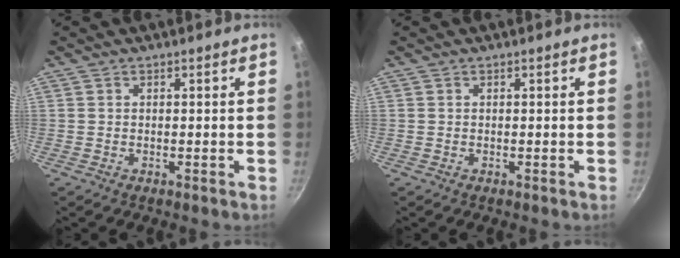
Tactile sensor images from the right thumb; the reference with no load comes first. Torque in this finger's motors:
{"motor_torque": [-0.23, 0.19, 0.14, 0.13, 0.03]}